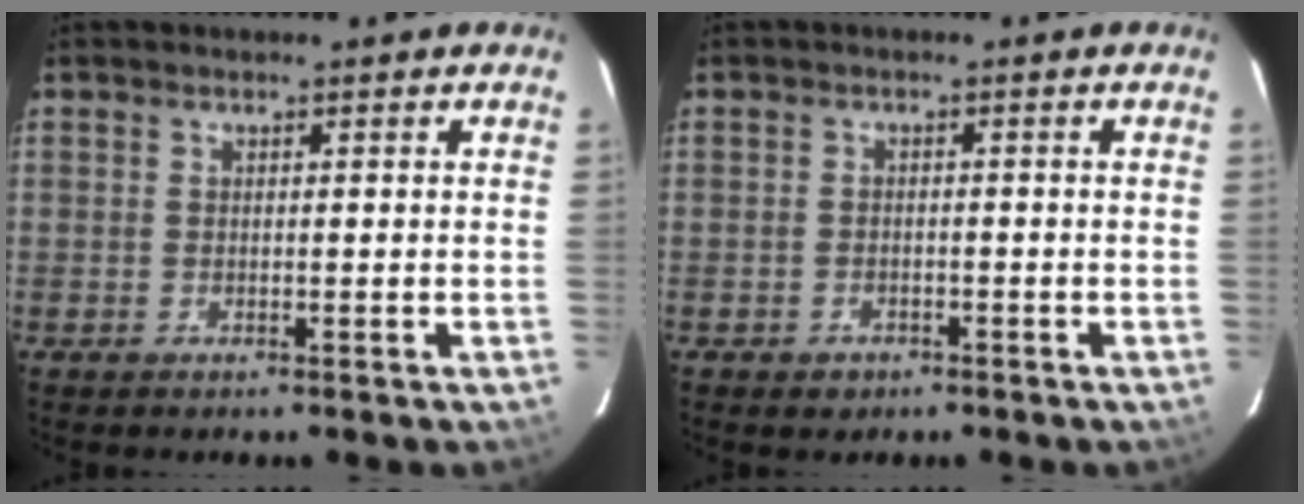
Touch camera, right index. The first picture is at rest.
{"total": 2.3, "force": [-1.3, 1.8, 0.7], "torque": [-0.015, 0.002, -0.015]}